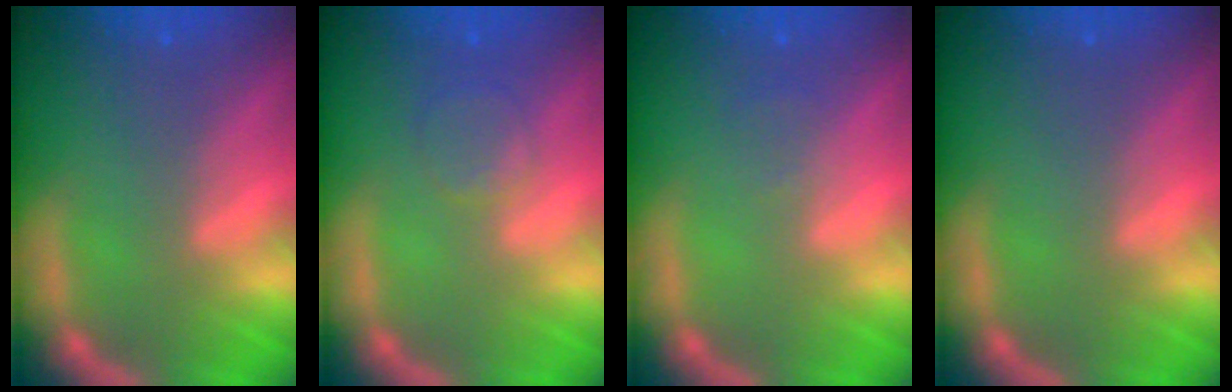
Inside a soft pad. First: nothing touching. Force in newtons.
{"total": 2.4}
{"total": 0.9}
{"total": 0.0}